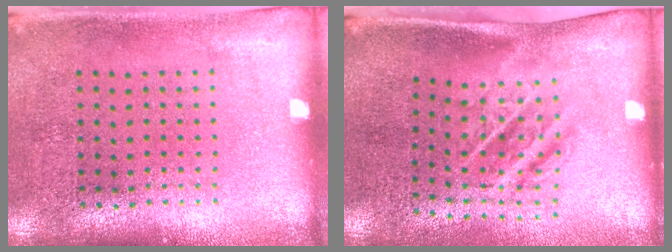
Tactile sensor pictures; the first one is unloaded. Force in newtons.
{"total": 1.8, "press": 1.2, "slide": 1.4}